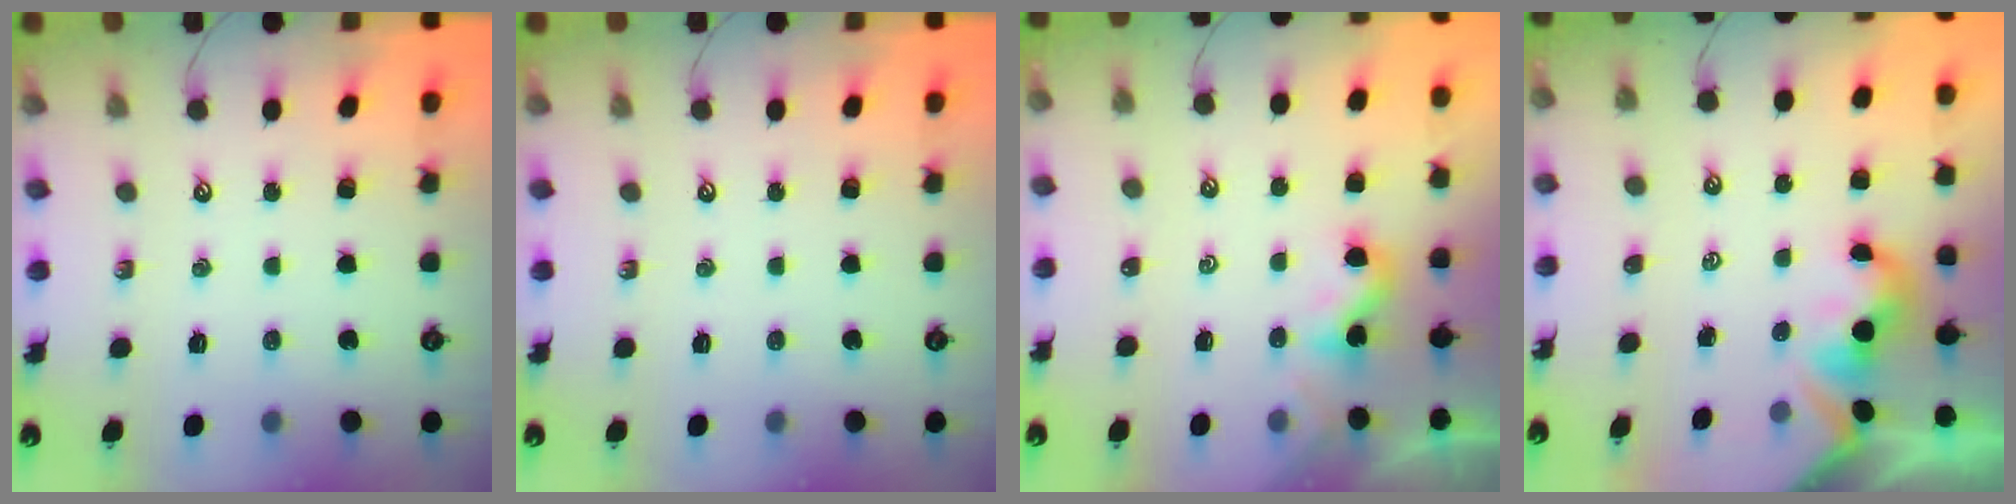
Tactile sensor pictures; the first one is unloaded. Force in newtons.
{"total": 0.0}
{"total": 1.0, "press": 0.9, "slide": 0.5}
{"total": 1.6, "press": 1.5, "slide": 0.6}